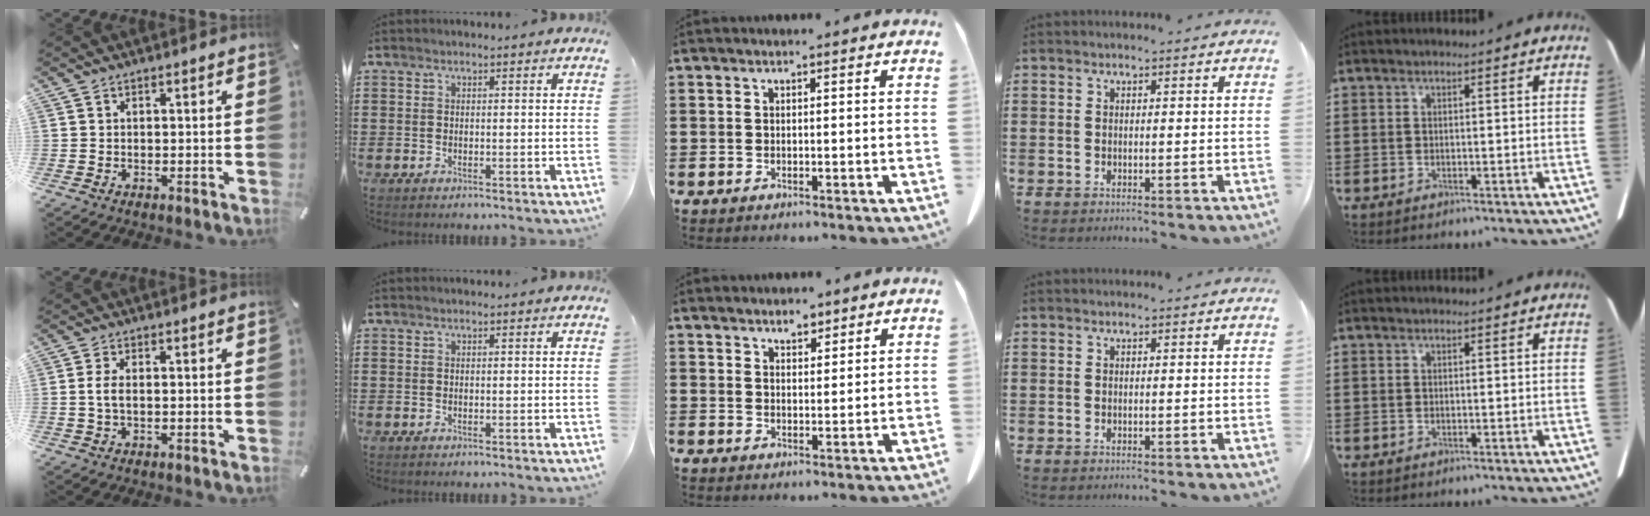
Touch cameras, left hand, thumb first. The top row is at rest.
{"thumb": {"total": 3.0, "force": [-0.1, 1.4, 2.6], "torque": [-0.062, 0.000, -0.007]}, "middle": {"total": 2.8, "force": [2.6, 0.8, 0.6], "torque": [-0.017, 0.001, 0.051]}}